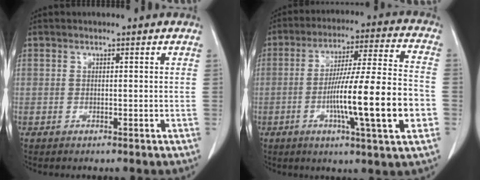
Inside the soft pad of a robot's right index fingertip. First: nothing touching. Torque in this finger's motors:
{"motor_torque": [1.95, -0.19, 1.05, 0.13]}